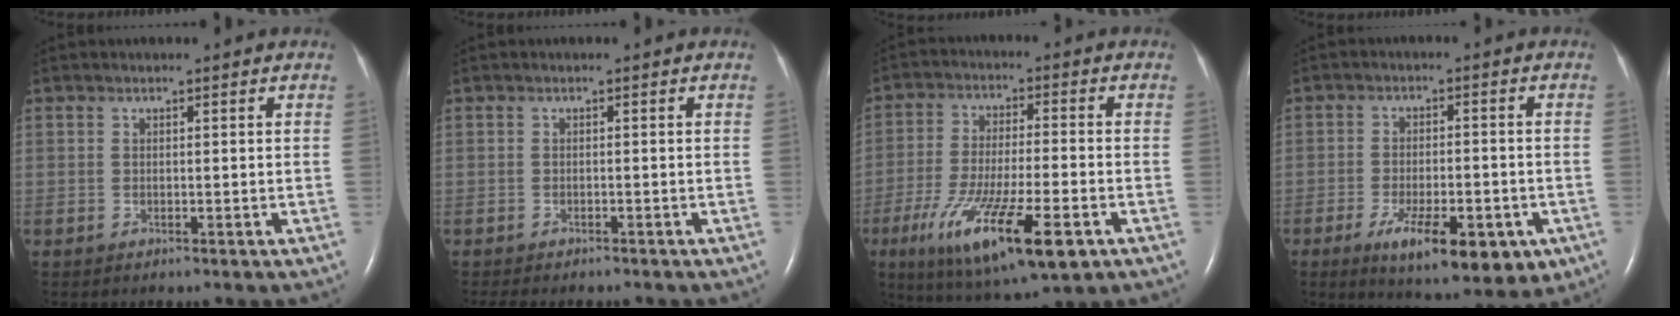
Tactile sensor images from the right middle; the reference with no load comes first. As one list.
[{"total": 6.0, "force": [-5.2, 1.5, 2.6], "torque": [-0.033, -0.003, -0.065]}, {"total": 16.2, "force": [-7.5, 3.0, 14.1], "torque": [-0.260, -0.035, -0.117]}, {"total": 12.9, "force": [-6.4, 4.6, 10.2], "torque": [-0.146, -0.012, -0.087]}]